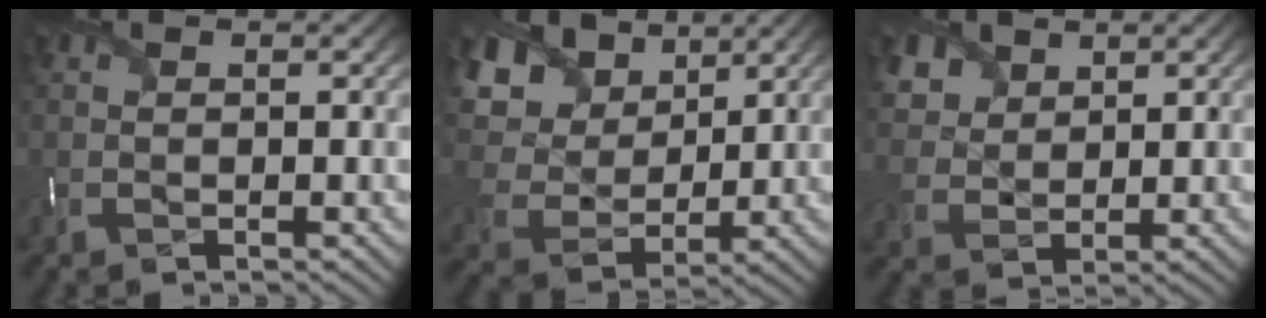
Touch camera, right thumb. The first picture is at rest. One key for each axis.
{"total": 13.0, "fx": 6.6, "fy": 8.9, "fz": 6.7, "tx": -0.199, "ty": 0.041, "tz": 0.116}
{"total": 5.0, "fx": 3.1, "fy": 3.7, "fz": 1.4, "tx": -0.058, "ty": 0.000, "tz": 0.061}